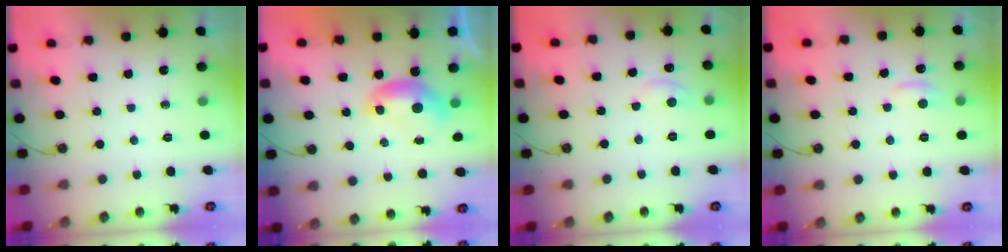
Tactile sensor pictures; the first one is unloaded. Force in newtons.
{"total": 0.0}
{"total": 1.4, "press": 1.3, "slide": 0.7}
{"total": 0.8, "press": 0.3, "slide": 0.7}